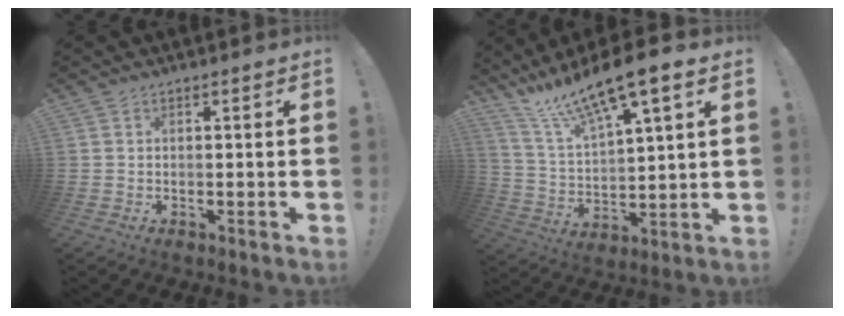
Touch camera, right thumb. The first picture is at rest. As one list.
[{"total": 14.7, "force": [11.8, 2.9, 8.4], "torque": [-0.162, -0.082, 0.202]}]